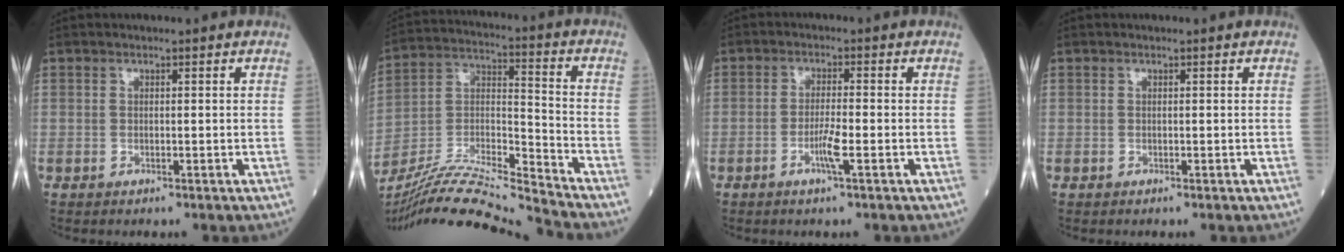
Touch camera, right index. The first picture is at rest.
{"total": 18.2, "force": [-17.0, -2.0, 6.0], "torque": [-0.115, 0.004, -0.303]}
{"total": 3.6, "force": [-1.5, -0.1, 3.3], "torque": [-0.067, -0.005, -0.031]}
{"total": 0.0}